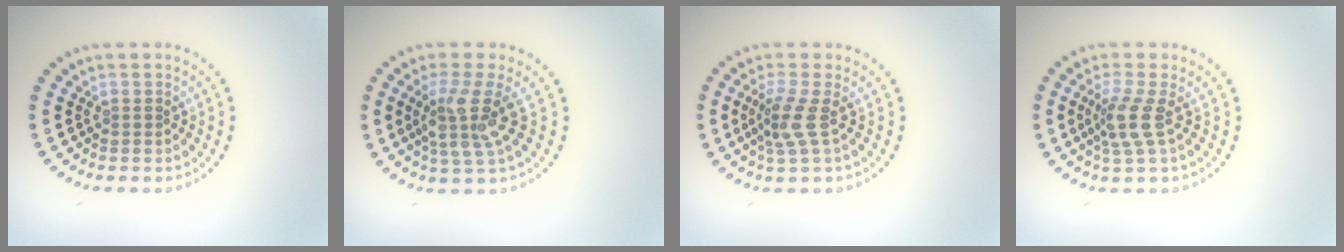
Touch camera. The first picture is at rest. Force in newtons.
{"total": 3.8, "press": 2.9, "slide": 2.5}
{"total": 2.7, "press": 2.1, "slide": 1.7}
{"total": 2.9, "press": 2.2, "slide": 1.8}